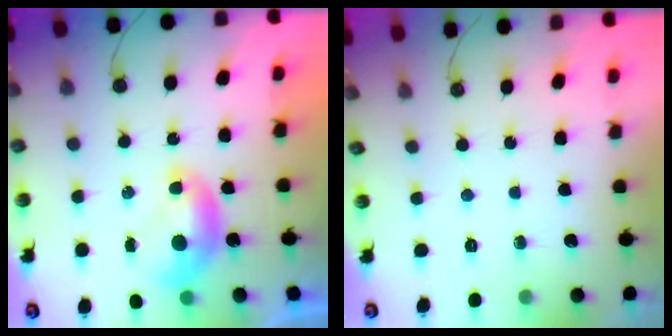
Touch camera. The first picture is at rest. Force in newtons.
{"total": 0.0}